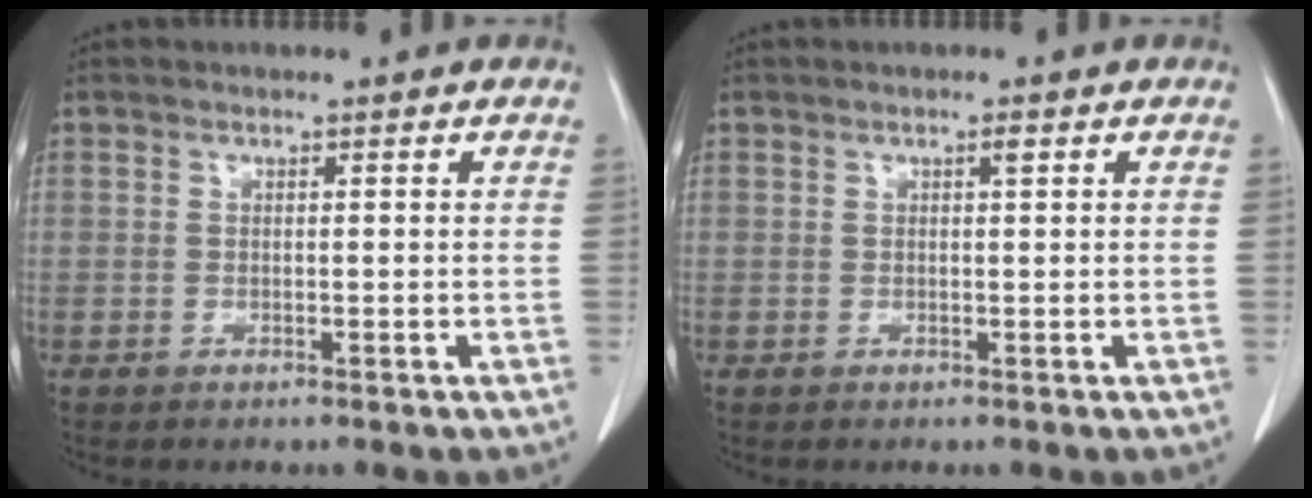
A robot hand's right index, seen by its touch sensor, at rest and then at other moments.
{"total": 0.9, "force": [0.4, 0.1, 0.8], "torque": [-0.016, 0.001, 0.007]}